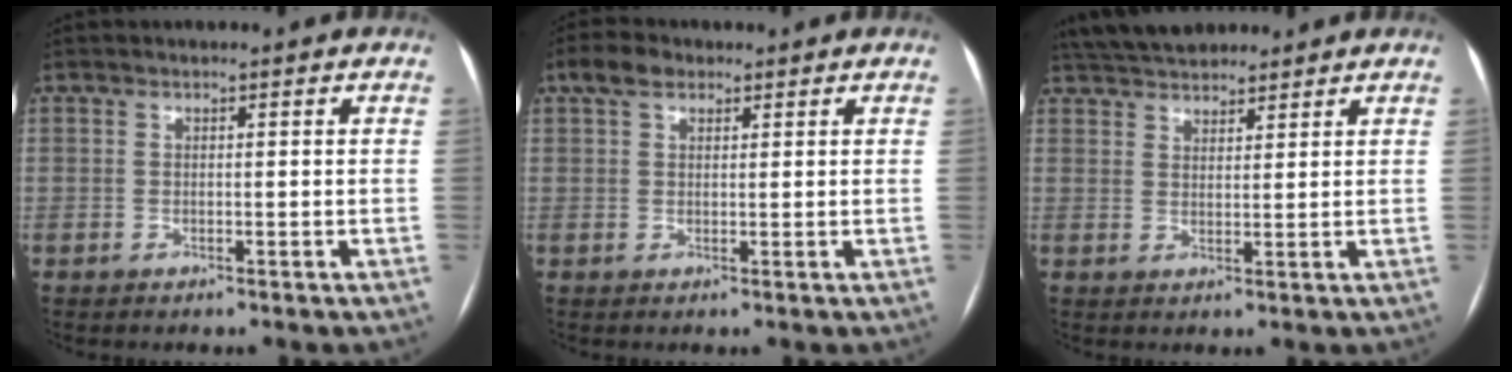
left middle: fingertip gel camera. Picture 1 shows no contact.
{"total": 3.7, "force": [2.3, 2.1, 2.0], "torque": [-0.044, 0.023, 0.044]}
{"total": 9.1, "force": [8.1, 2.8, 3.0], "torque": [-0.050, 0.034, 0.136]}